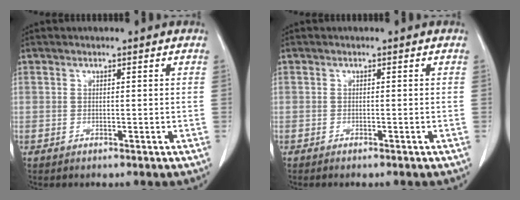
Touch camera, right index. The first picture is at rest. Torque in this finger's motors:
{"motor_torque": [-0.06, 0.05, 0.08, 0.02]}